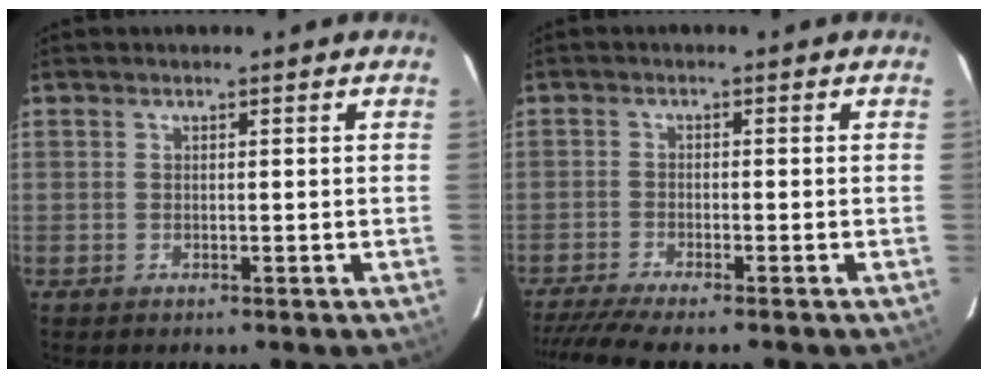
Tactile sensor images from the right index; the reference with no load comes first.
{"total": 8.0, "force": [-6.9, -0.1, 4.1], "torque": [-0.063, -0.016, -0.113]}